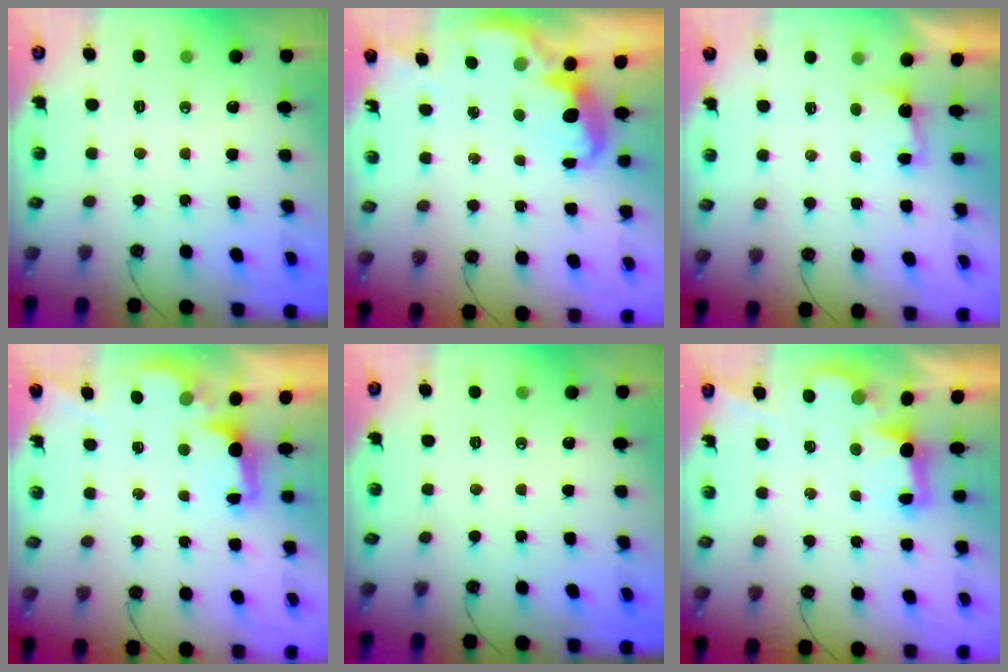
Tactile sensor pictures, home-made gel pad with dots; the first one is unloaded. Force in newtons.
{"total": 2.7, "press": 2.7, "slide": 0.7}
{"total": 2.1, "press": 1.9, "slide": 0.9}
{"total": 2.1, "press": 2.0, "slide": 0.8}
{"total": 0.0}
{"total": 2.4, "press": 2.3, "slide": 0.7}